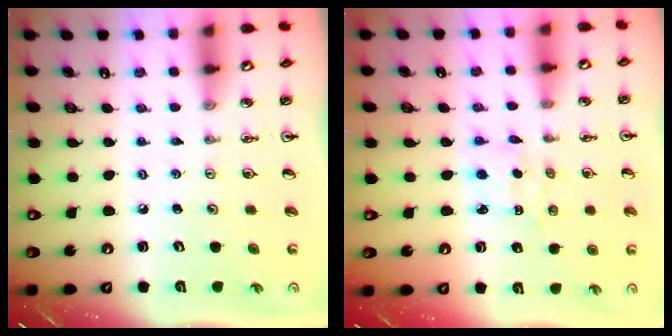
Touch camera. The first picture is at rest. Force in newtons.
{"total": 1.8, "press": 1.6, "slide": 0.6}